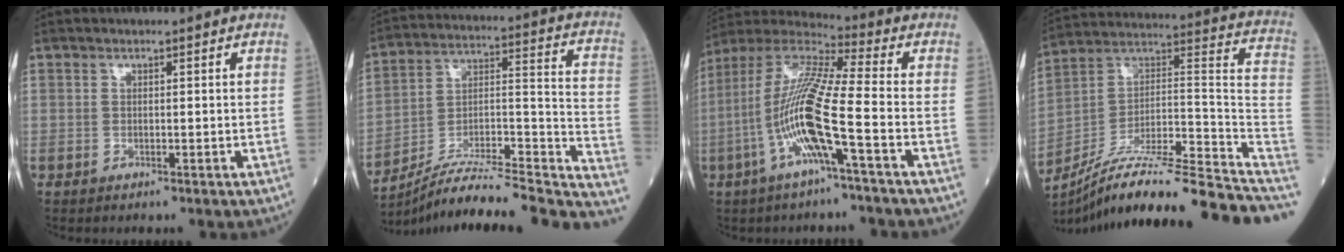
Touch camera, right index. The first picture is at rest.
{"total": 22.9, "force": [-19.8, 1.6, 11.4], "torque": [-0.123, 0.035, -0.303]}
{"total": 14.4, "force": [-4.2, 0.1, 13.8], "torque": [-0.285, 0.004, -0.092]}
{"total": 28.0, "force": [-22.9, 0.3, 16.1], "torque": [-0.163, 0.020, -0.353]}